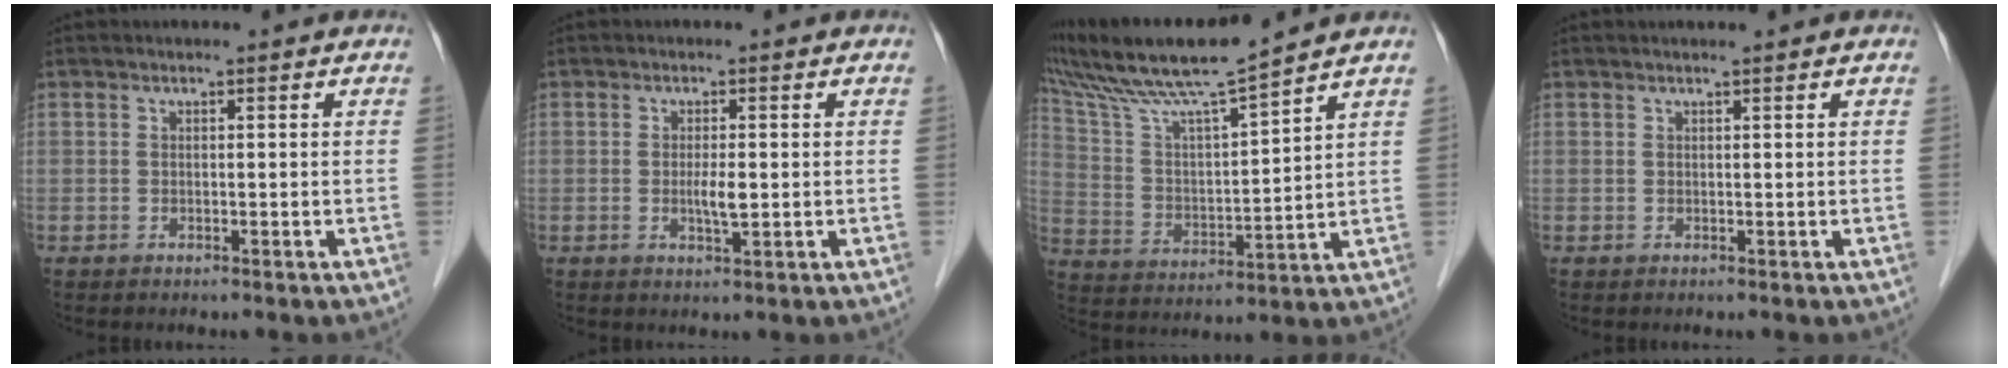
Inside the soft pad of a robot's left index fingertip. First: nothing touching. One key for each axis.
{"total": 2.5, "fx": -0.1, "fy": 0.4, "fz": 2.5, "tx": -0.049, "ty": -0.003, "tz": 0.000}
{"total": 13.8, "fx": 11.9, "fy": -1.0, "fz": 7.0, "tx": -0.143, "ty": 0.016, "tz": 0.221}
{"total": 1.1, "fx": 0.9, "fy": 0.0, "fz": 0.5, "tx": -0.007, "ty": 0.012, "tz": 0.019}